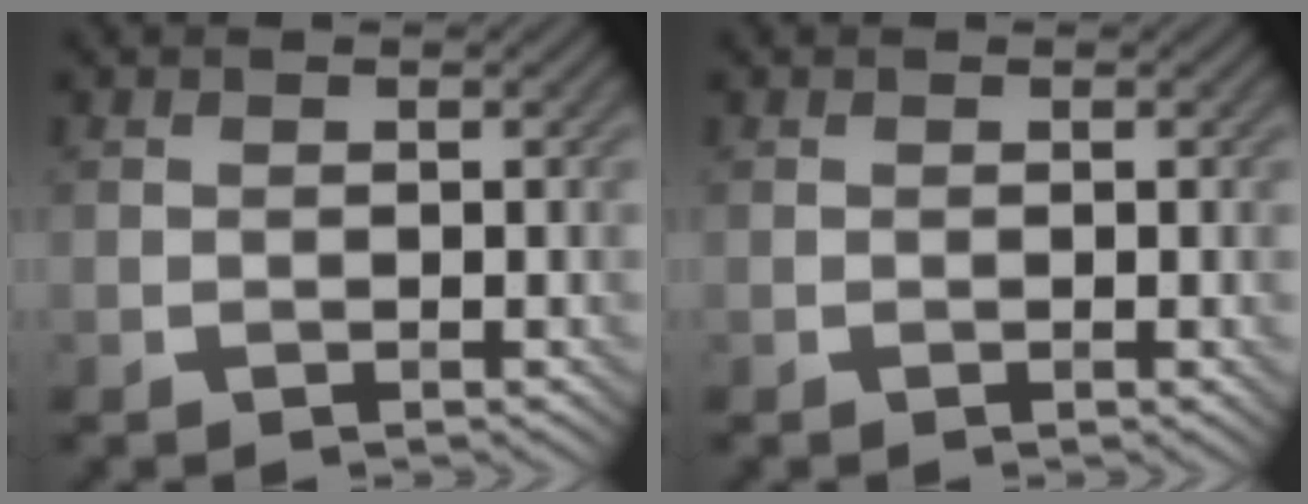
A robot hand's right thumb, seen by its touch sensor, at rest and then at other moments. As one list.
[{"total": 0.7, "force": [0.0, 0.1, 0.7], "torque": [-0.011, -0.001, -0.001]}]